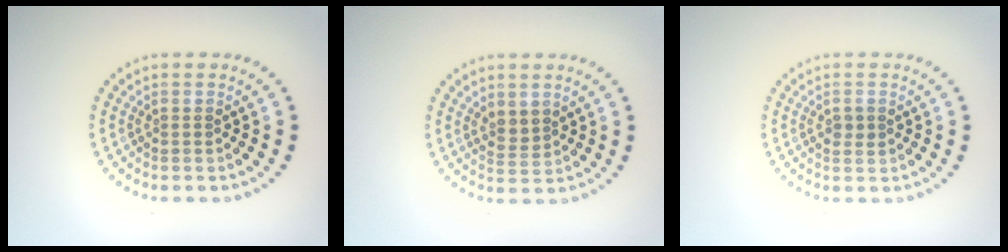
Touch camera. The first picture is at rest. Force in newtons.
{"total": 1.6, "press": 1.4, "slide": 0.8}
{"total": 1.2, "press": 1.2, "slide": 0.1}